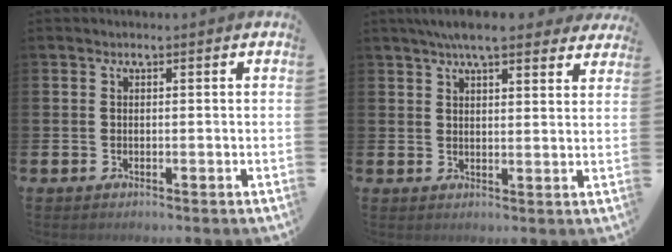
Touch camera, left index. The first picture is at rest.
{"total": 6.2, "force": [5.5, 1.2, 2.5], "torque": [-0.045, -0.017, 0.098]}